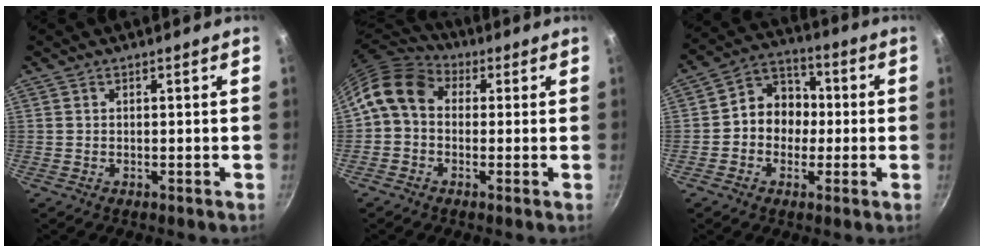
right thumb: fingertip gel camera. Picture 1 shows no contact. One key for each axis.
{"total": 10.3, "fx": 0.9, "fy": 8.0, "fz": 6.3, "tx": -0.107, "ty": 0.031, "tz": -0.006}
{"total": 9.8, "fx": -0.6, "fy": 8.5, "fz": 5.0, "tx": -0.027, "ty": 0.031, "tz": -0.029}